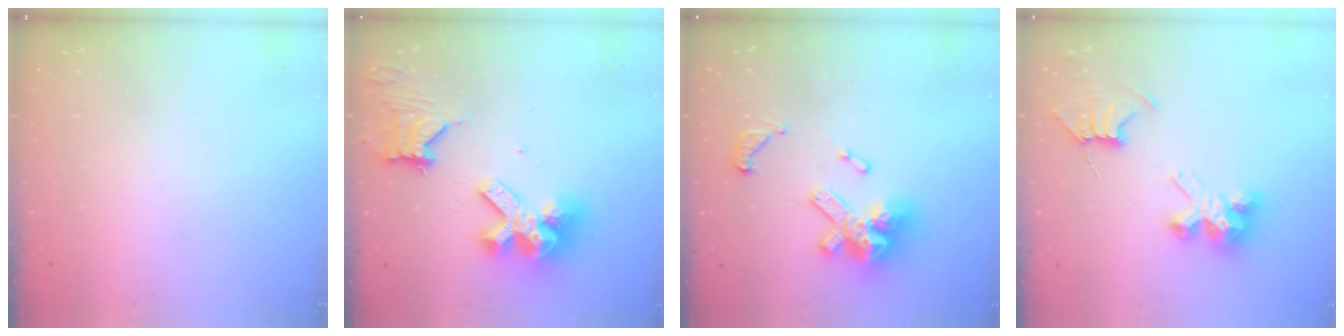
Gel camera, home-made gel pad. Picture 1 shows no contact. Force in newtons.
{"total": 14.9, "press": 14.8, "slide": 1.6}
{"total": 18.8, "press": 18.8, "slide": 1.4}
{"total": 8.2, "press": 8.2, "slide": 0.5}